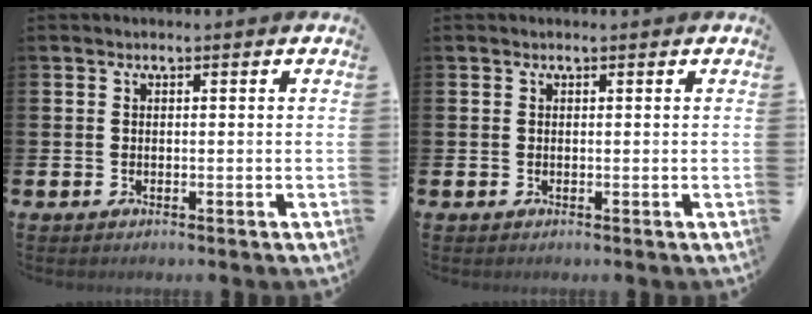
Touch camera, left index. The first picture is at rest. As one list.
[{"total": 0.0}]